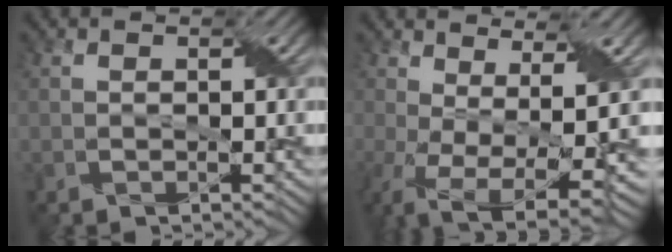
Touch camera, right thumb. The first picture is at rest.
{"total": 11.3, "force": [-3.1, 4.6, 9.8], "torque": [-0.211, -0.042, -0.035]}